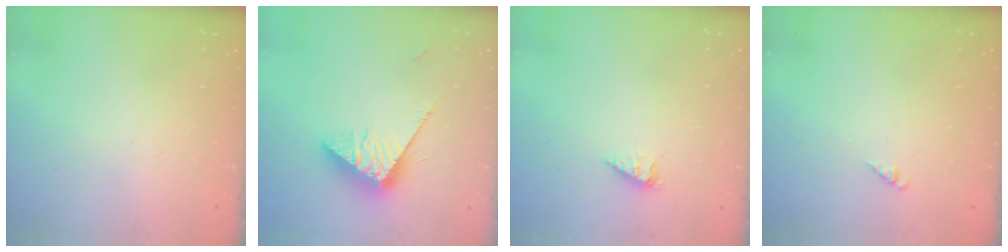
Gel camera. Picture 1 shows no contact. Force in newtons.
{"total": 11.3, "press": 11.3, "slide": 0.3}
{"total": 2.2, "press": 2.2, "slide": 0.4}
{"total": 0.9, "press": 0.9, "slide": 0.2}